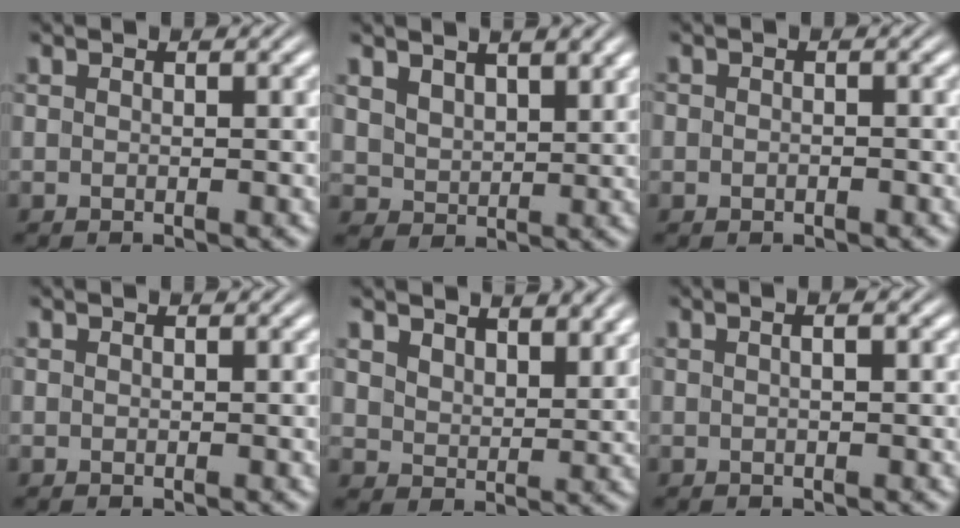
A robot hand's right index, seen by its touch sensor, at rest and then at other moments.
{"total": 3.4, "force": [2.4, 2.1, 1.0], "torque": [-0.027, -0.009, 0.051]}
{"total": 0.7, "force": [-0.4, 0.5, 0.3], "torque": [-0.012, -0.002, -0.007]}
{"total": 0.0}
{"total": 3.9, "force": [3.4, 1.7, 1.0], "torque": [-0.025, -0.009, 0.066]}
{"total": 1.2, "force": [0.1, 0.0, 1.2], "torque": [-0.013, 0.004, 0.000]}